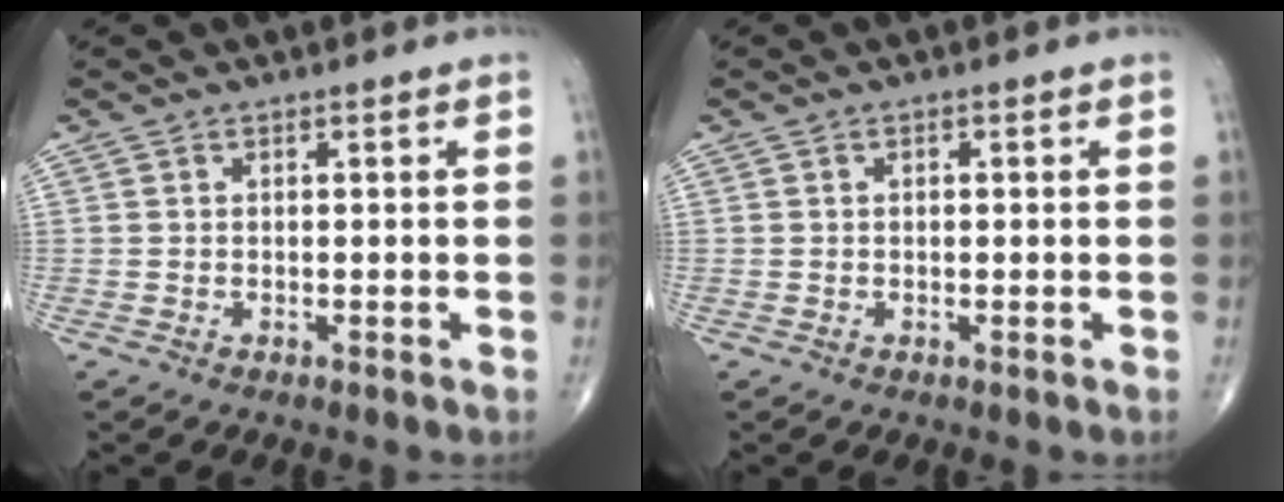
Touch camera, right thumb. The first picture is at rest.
{"total": 0.8, "force": [0.2, 0.4, 0.7], "torque": [-0.013, 0.002, 0.004]}